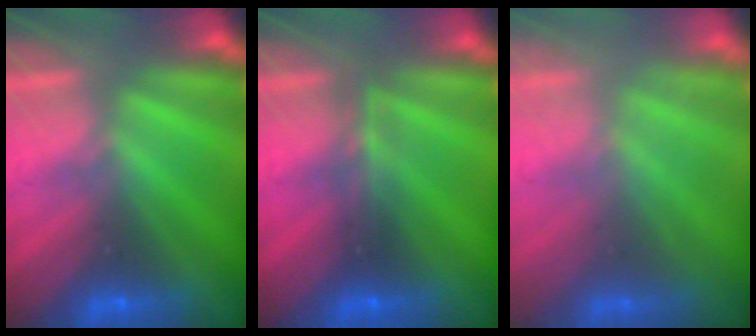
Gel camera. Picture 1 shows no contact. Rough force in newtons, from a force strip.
{"total": 2.3}
{"total": 2.2}